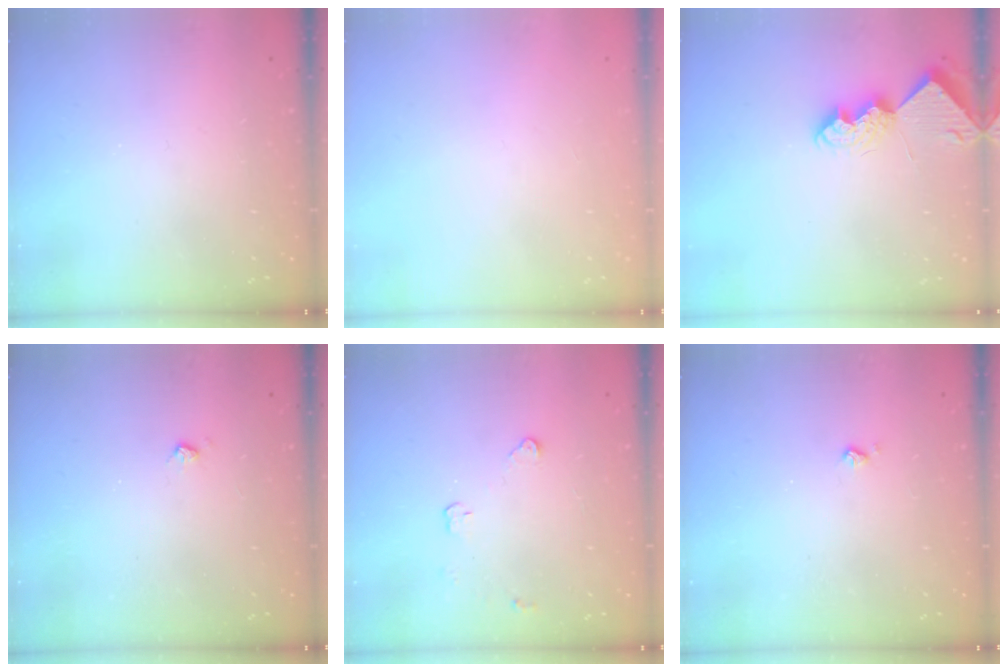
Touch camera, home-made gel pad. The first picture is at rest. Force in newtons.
{"total": 0.0}
{"total": 8.7, "press": 8.6, "slide": 1.1}
{"total": 3.4, "press": 3.3, "slide": 0.7}
{"total": 3.6, "press": 3.5, "slide": 0.5}
{"total": 2.7, "press": 2.7, "slide": 0.4}